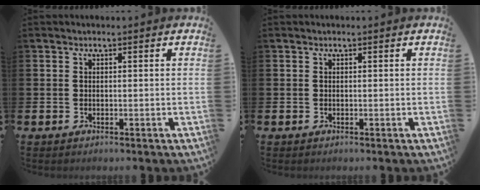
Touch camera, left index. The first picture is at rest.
{"total": 0.0}